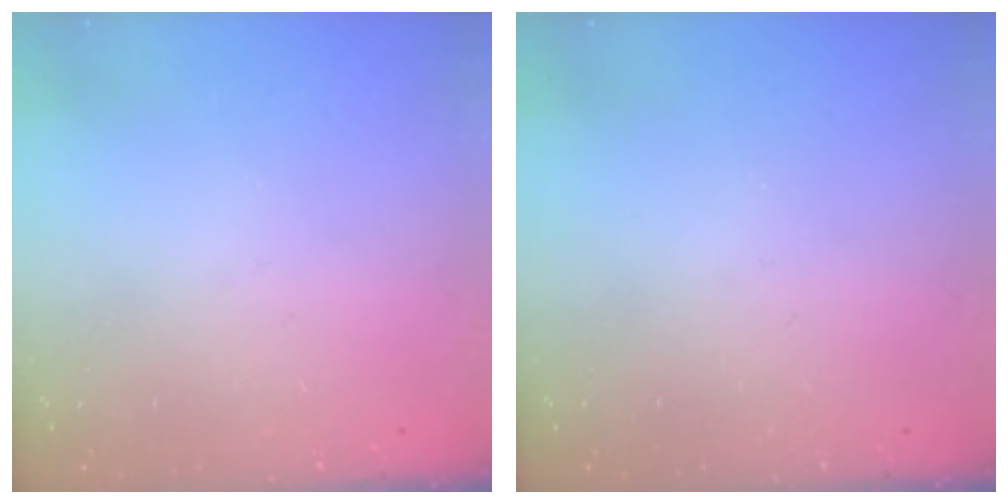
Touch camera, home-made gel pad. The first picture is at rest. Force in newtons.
{"total": 0.0}